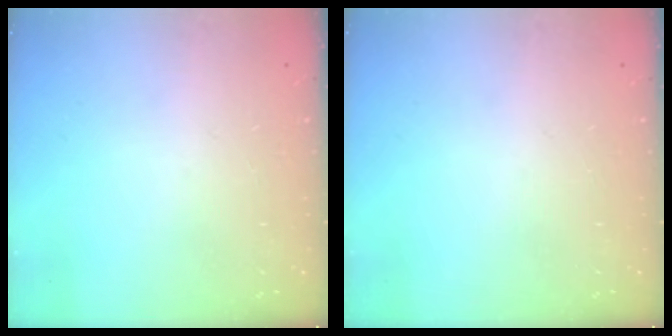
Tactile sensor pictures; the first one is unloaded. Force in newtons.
{"total": 0.0}